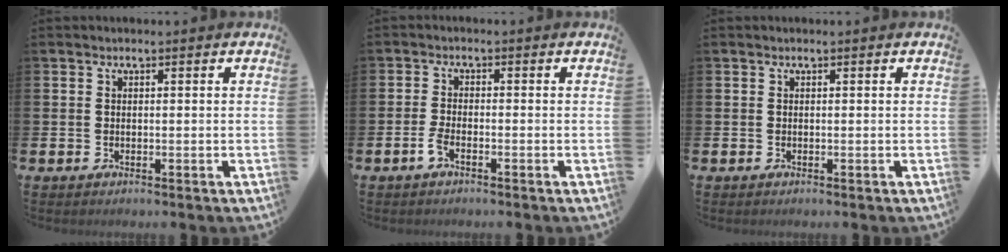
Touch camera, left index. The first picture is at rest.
{"total": 2.1, "force": [-1.3, 0.5, 1.6], "torque": [-0.037, 0.004, -0.024]}
{"total": 0.0}